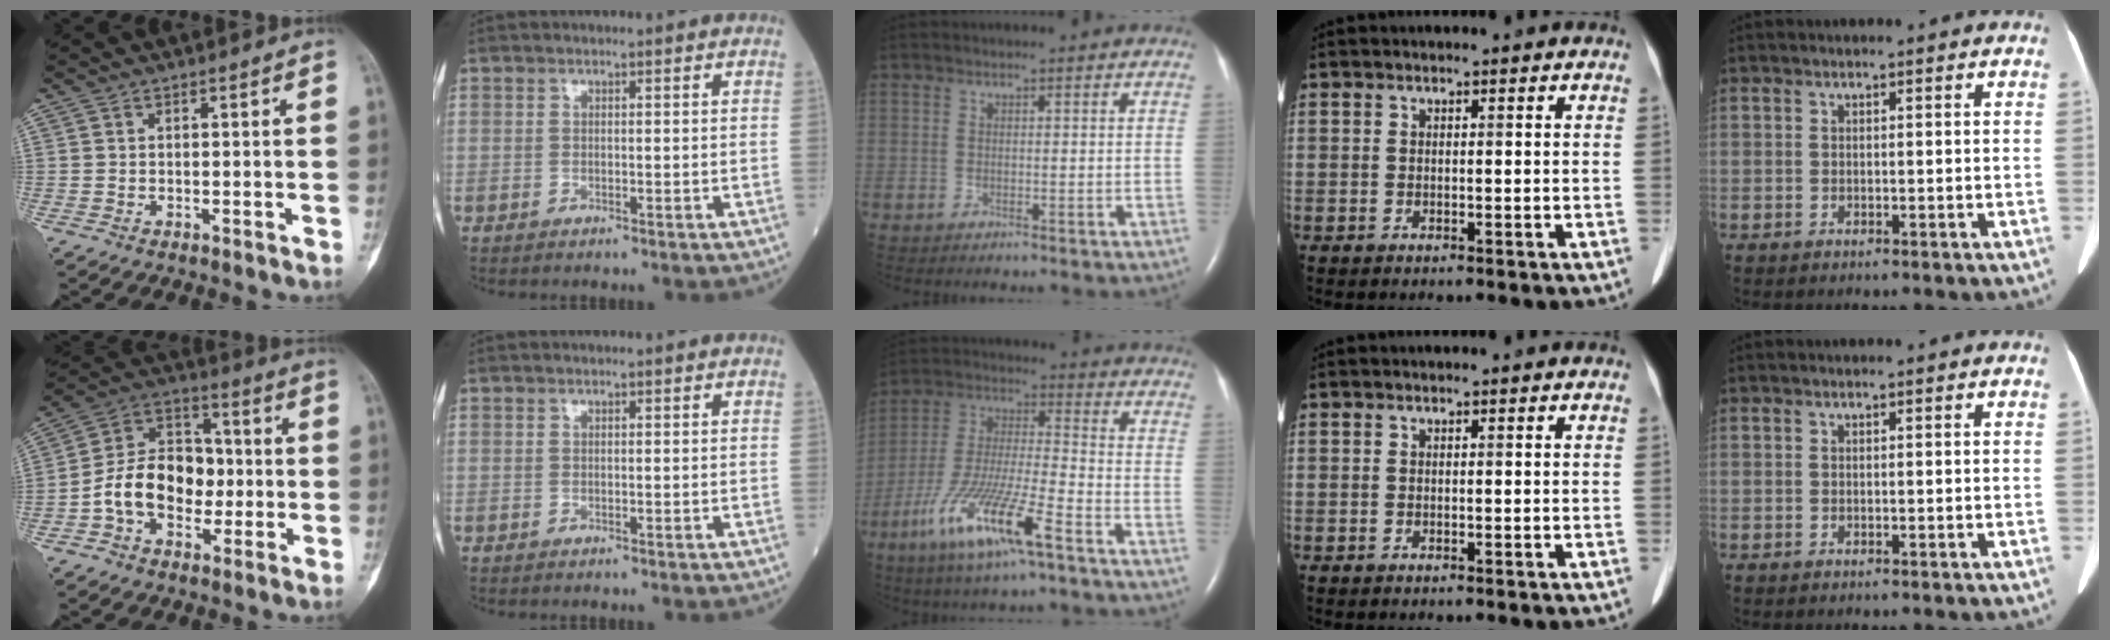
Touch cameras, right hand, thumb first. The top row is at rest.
{"thumb": {"total": 14.0, "force": [-2.6, 10.0, 9.4], "torque": [-0.131, 0.045, -0.053]}, "middle": {"total": 14.9, "force": [-8.2, 1.6, 12.3], "torque": [-0.256, -0.023, -0.153]}}